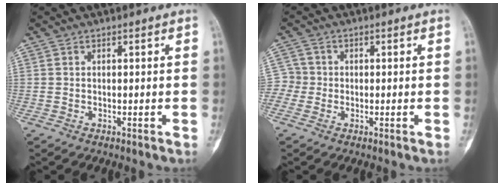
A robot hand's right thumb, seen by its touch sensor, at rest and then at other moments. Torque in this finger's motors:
{"motor_torque": [0.15, -0.15, -0.13, -0.40, -0.09]}